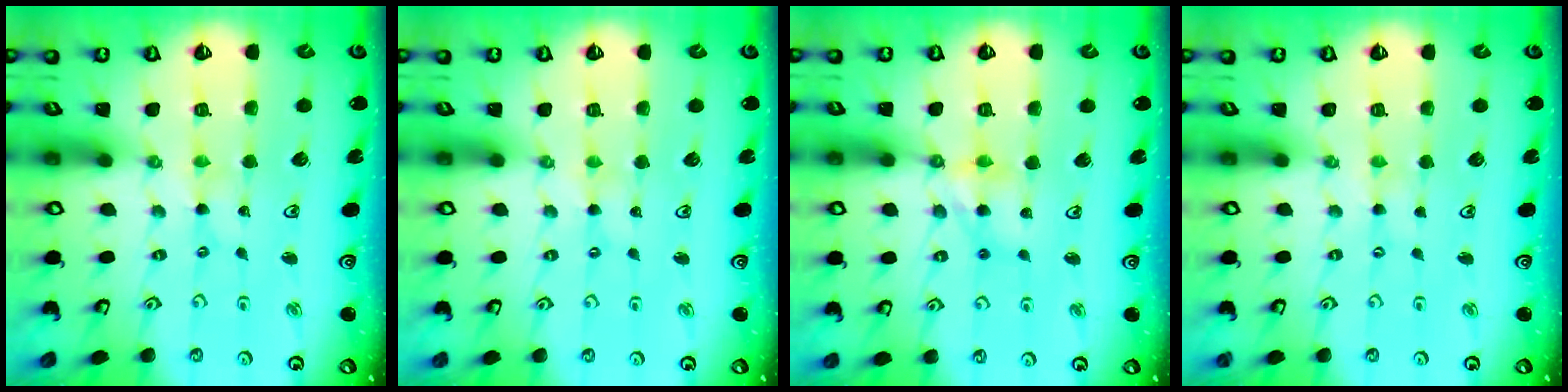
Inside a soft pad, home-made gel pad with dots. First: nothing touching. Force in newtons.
{"total": 0.8, "press": 0.8, "slide": 0.1}
{"total": 10.2, "press": 10.2, "slide": 1.2}
{"total": 0.0}